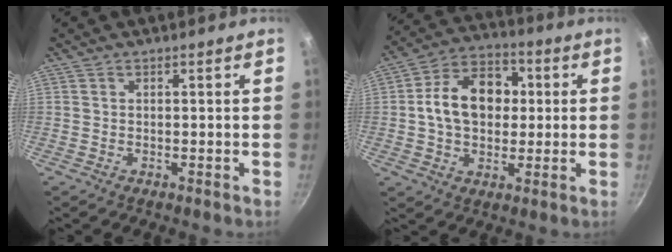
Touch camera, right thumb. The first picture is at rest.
{"total": 14.4, "force": [1.2, 10.6, 9.7], "torque": [-0.125, 0.023, 0.005]}